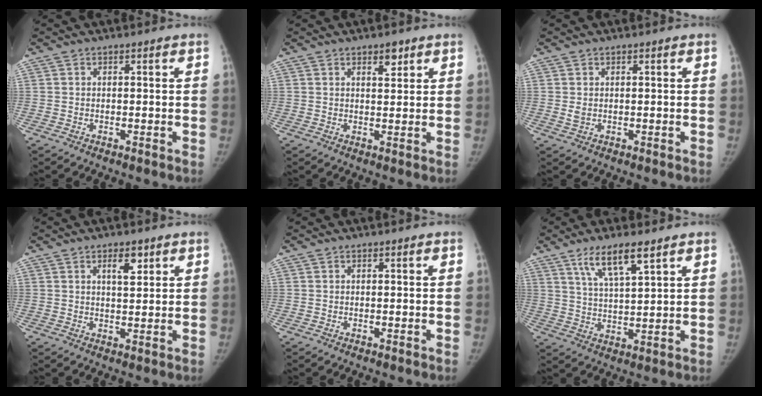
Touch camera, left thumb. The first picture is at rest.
{"total": 2.8, "force": [1.7, 1.3, 1.7], "torque": [-0.013, -0.011, 0.027]}
{"total": 1.2, "force": [0.2, 0.8, 0.8], "torque": [-0.011, -0.002, 0.007]}
{"total": 3.8, "force": [2.0, 1.6, 2.8], "torque": [-0.031, -0.012, 0.033]}
{"total": 0.0}
{"total": 8.3, "force": [5.3, 1.7, 6.2], "torque": [-0.110, -0.028, 0.106]}